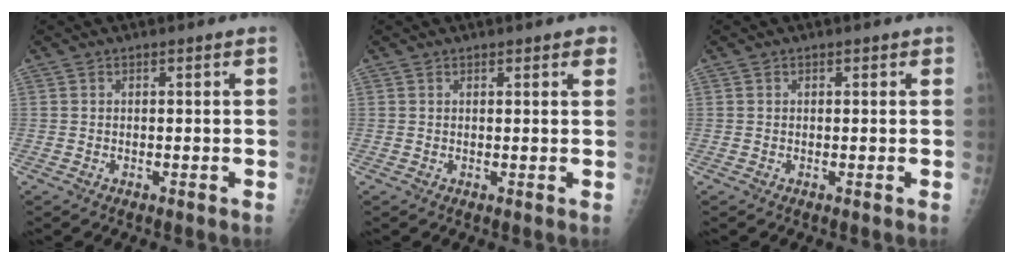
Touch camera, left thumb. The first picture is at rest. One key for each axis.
{"total": 2.1, "fx": 1.3, "fy": 0.9, "fz": 1.4, "tx": -0.005, "ty": -0.003, "tz": 0.013}
{"total": 0.7, "fx": 0.3, "fy": 0.5, "fz": 0.2, "tx": 0.007, "ty": 0.001, "tz": 0.000}